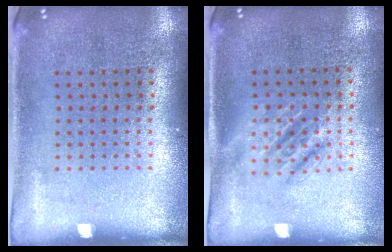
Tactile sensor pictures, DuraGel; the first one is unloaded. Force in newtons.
{"total": 1.4, "press": 1.2, "slide": 0.7}